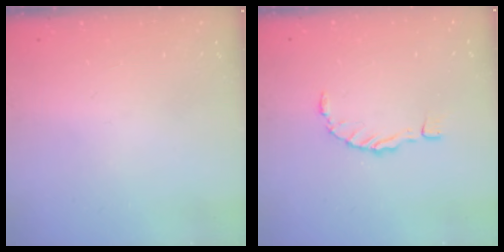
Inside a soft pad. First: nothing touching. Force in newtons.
{"total": 0.0}